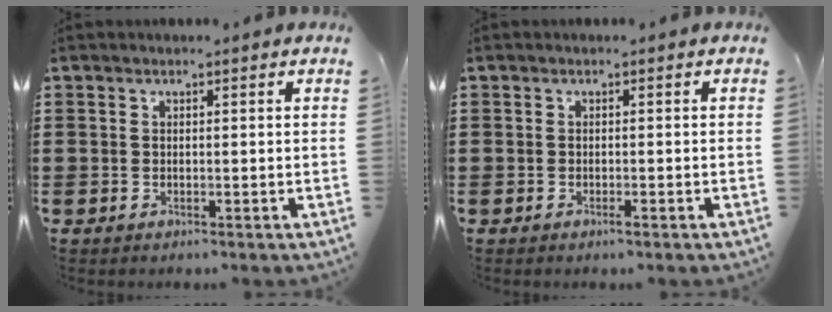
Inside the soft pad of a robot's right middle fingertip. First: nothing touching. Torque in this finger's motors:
{"motor_torque": [0.42, -0.32, 0.00, 0.03]}